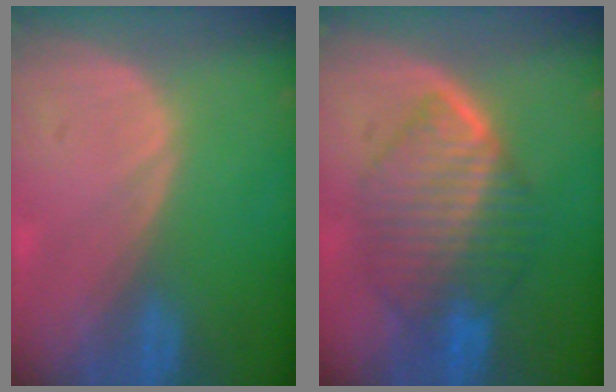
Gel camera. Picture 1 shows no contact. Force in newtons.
{"total": 9.1, "press": 9.1, "slide": 0.5}